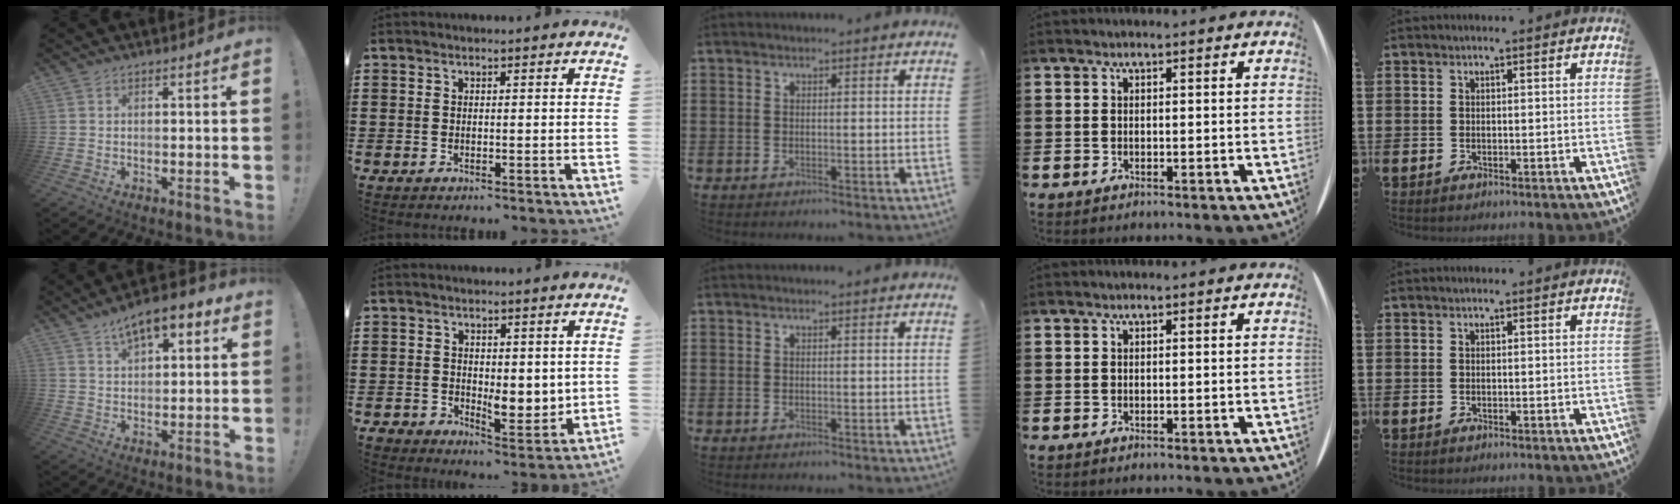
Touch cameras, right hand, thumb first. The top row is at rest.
{"thumb": {"total": 8.8, "force": [5.4, 3.8, 5.8], "torque": [-0.083, -0.021, 0.094]}, "index": {"total": 4.0, "force": [0.8, 3.1, 2.3], "torque": [-0.045, -0.005, 0.013]}}